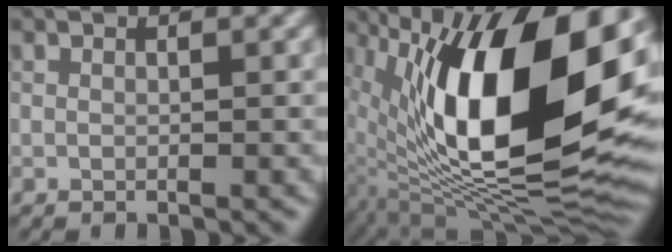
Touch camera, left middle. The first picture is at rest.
{"total": 16.5, "force": [2.7, 7.1, 14.6], "torque": [-0.236, 0.004, 0.051]}